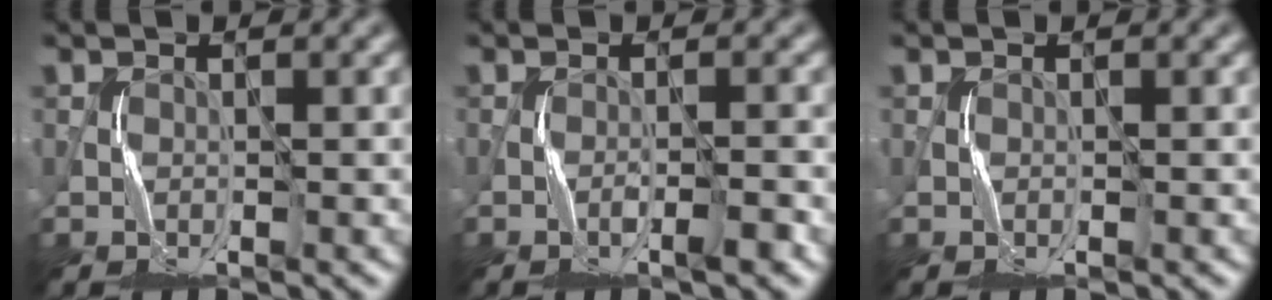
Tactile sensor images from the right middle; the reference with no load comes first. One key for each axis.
{"total": 2.0, "fx": -1.1, "fy": 0.1, "fz": 1.6, "tx": -0.025, "ty": 0.011, "tz": -0.022}
{"total": 0.0}